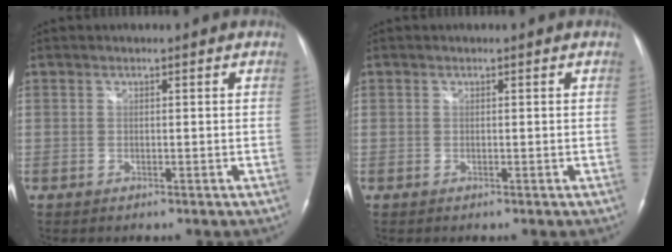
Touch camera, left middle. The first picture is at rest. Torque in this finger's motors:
{"motor_torque": [-0.06, 0.02, 0.01, 0.00]}